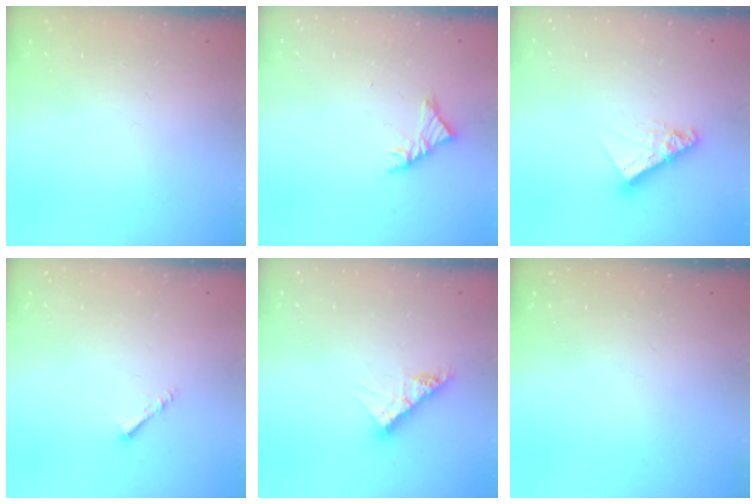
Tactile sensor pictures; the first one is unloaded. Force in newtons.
{"total": 3.4, "press": 3.3, "slide": 0.8}
{"total": 9.0, "press": 9.0, "slide": 0.9}
{"total": 1.6, "press": 1.6, "slide": 0.3}
{"total": 8.6, "press": 8.5, "slide": 0.9}
{"total": 0.0}